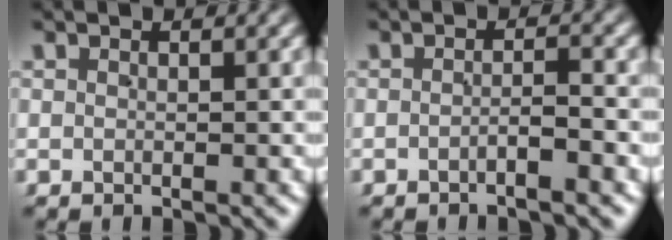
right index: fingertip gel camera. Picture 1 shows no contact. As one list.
[{"total": 1.6, "force": [-1.3, -0.1, 0.9], "torque": [-0.009, -0.001, -0.023]}]